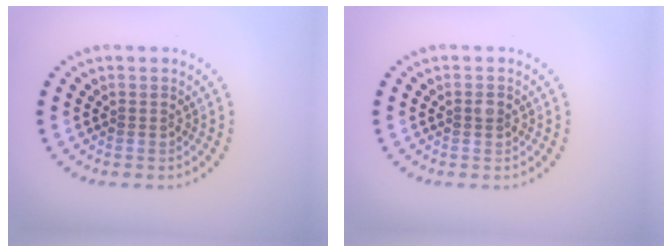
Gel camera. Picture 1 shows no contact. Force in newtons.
{"total": 1.0, "press": 1.0, "slide": 0.1}